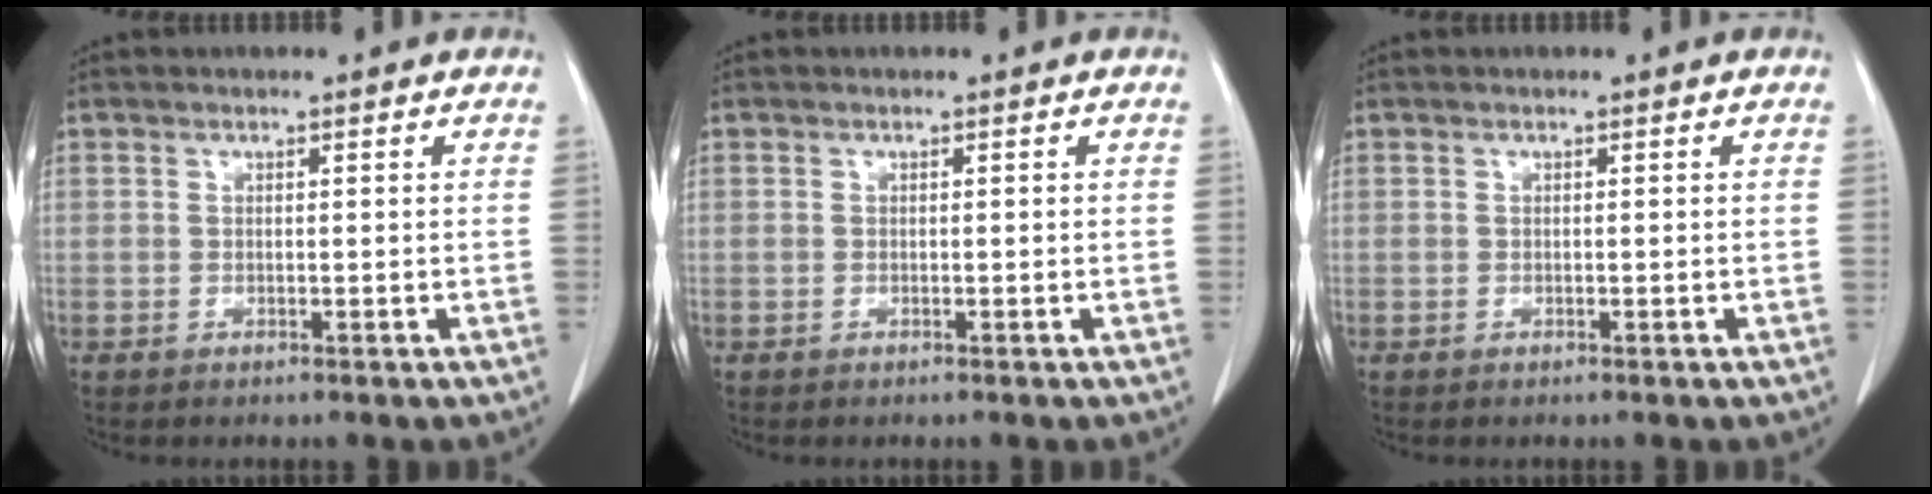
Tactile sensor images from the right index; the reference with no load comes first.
{"total": 0.0}
{"total": 0.0}